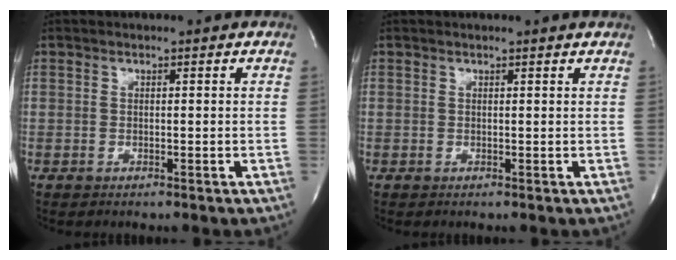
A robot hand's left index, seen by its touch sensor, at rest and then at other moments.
{"total": 1.3, "force": [1.3, -0.3, 0.3], "torque": [-0.016, -0.002, 0.013]}